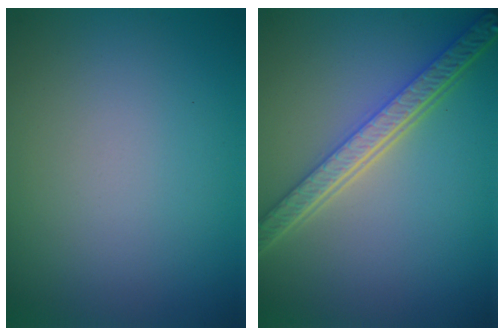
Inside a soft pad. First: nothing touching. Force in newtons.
{"total": 5.9, "press": 4.5, "slide": 3.8}